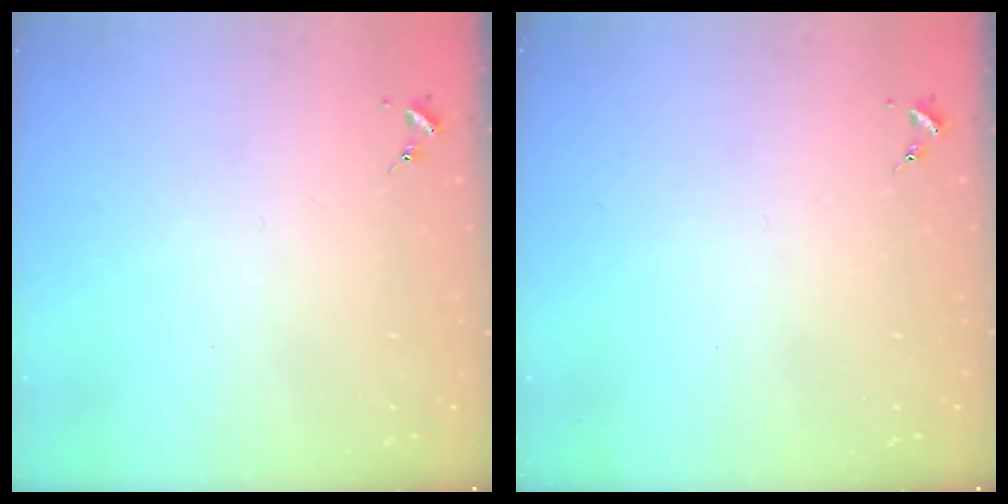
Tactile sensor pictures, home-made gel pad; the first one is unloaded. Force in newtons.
{"total": 0.0}